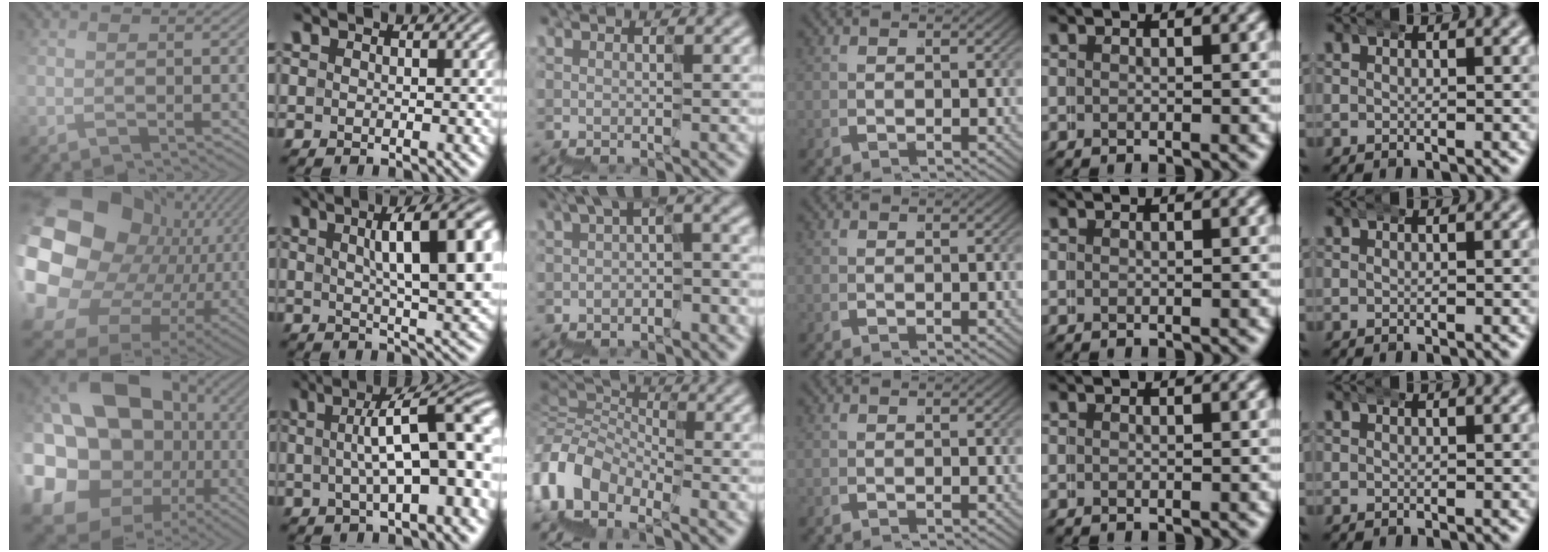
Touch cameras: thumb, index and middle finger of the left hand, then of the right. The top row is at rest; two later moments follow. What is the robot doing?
{"motion": "wrap", "object": "belt"}